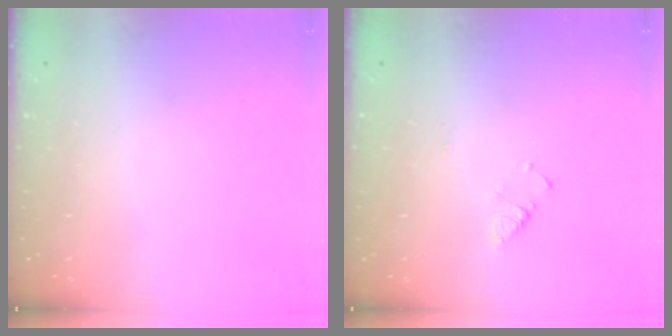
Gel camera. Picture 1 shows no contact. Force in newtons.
{"total": 3.1, "press": 3.1, "slide": 0.5}